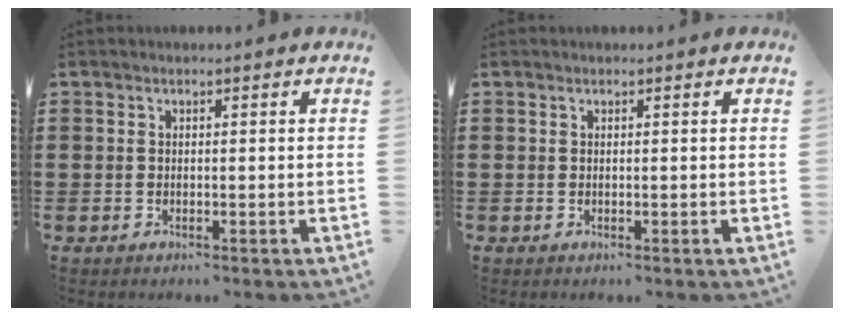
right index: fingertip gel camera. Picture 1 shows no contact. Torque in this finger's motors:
{"motor_torque": [0.42, -0.05, -0.01, 0.00]}